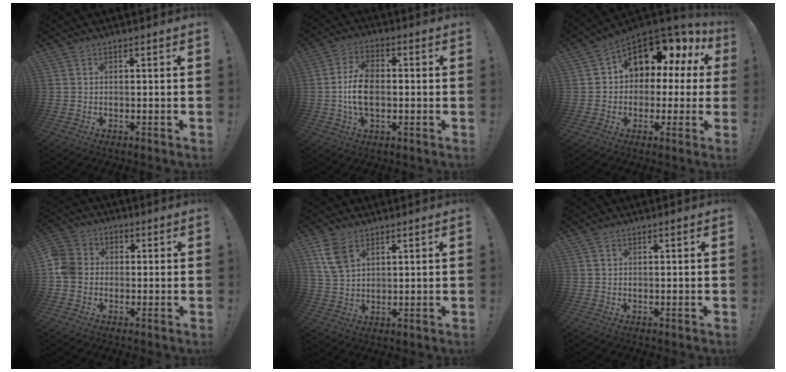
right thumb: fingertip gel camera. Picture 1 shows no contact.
{"total": 10.4, "force": [-1.0, 6.4, 8.1], "torque": [-0.144, 0.005, -0.017]}
{"total": 11.3, "force": [5.8, 7.4, 6.3], "torque": [-0.091, -0.047, 0.102]}
{"total": 7.3, "force": [-1.2, 6.5, 3.3], "torque": [-0.059, 0.026, -0.019]}
{"total": 7.9, "force": [4.3, 4.6, 4.7], "torque": [-0.083, -0.009, 0.088]}
{"total": 1.0, "force": [0.7, 0.7, -0.1], "torque": [0.004, 0.000, 0.013]}